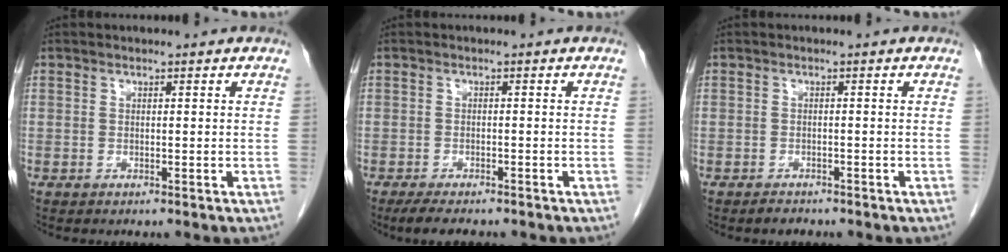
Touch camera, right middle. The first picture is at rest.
{"total": 4.9, "force": [-4.0, 1.3, 2.5], "torque": [-0.041, -0.010, -0.059]}
{"total": 1.5, "force": [-1.3, 0.6, 0.4], "torque": [-0.012, -0.001, -0.016]}